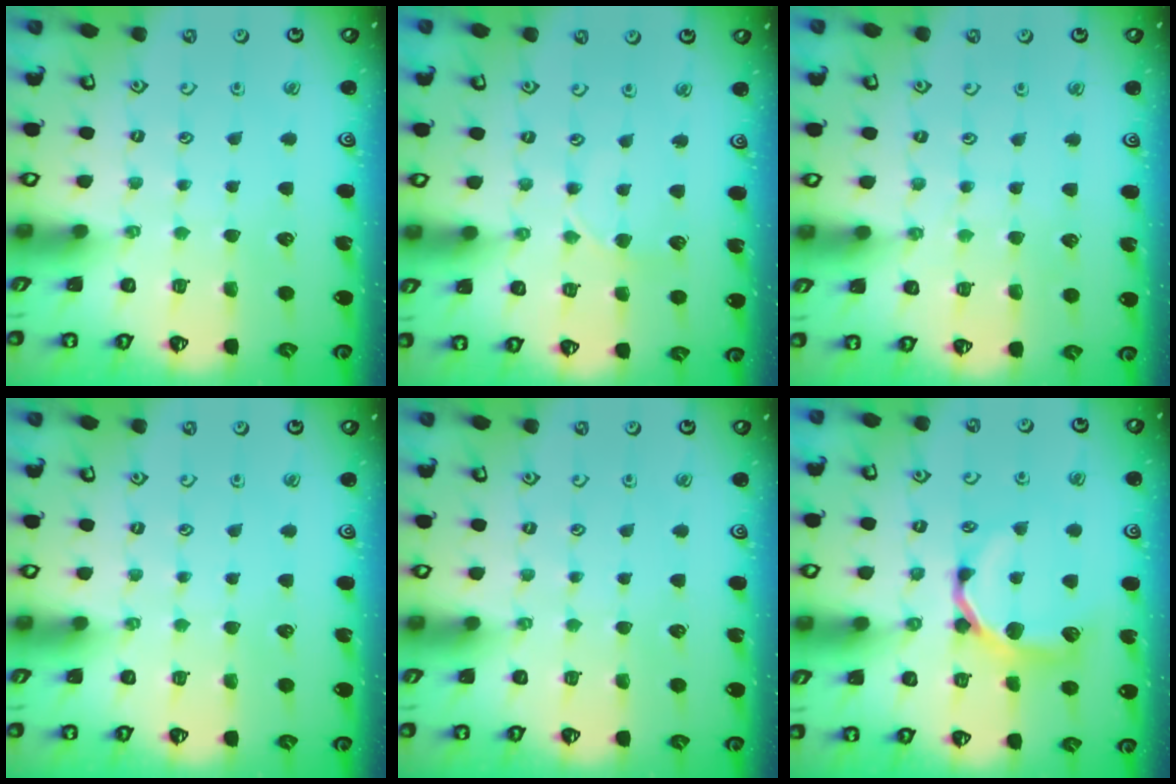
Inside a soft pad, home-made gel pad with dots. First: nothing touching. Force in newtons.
{"total": 2.2, "press": 2.2, "slide": 0.3}
{"total": 3.9, "press": 3.8, "slide": 0.7}
{"total": 0.0}
{"total": 0.0}
{"total": 9.2, "press": 9.1, "slide": 0.9}